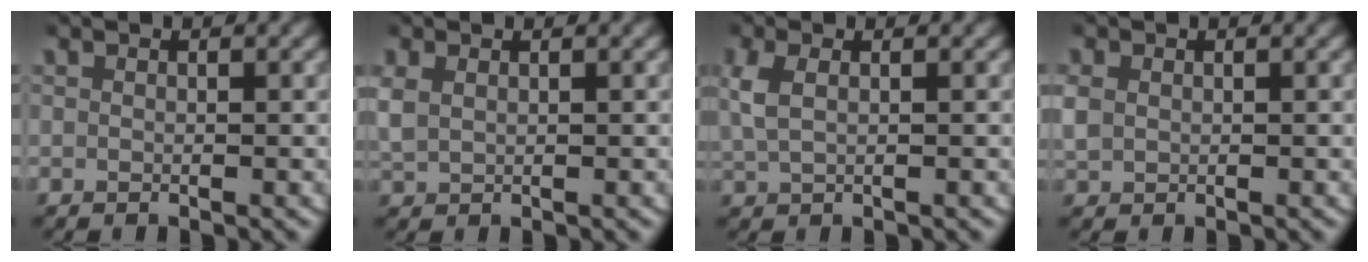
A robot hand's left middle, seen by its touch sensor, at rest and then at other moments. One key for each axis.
{"total": 2.4, "fx": 0.7, "fy": 1.8, "fz": 1.4, "tx": -0.045, "ty": -0.002, "tz": 0.020}
{"total": 2.7, "fx": 0.6, "fy": 1.5, "fz": 2.1, "tx": -0.056, "ty": 0.001, "tz": 0.016}
{"total": 2.1, "fx": 0.3, "fy": 1.8, "fz": 1.1, "tx": -0.042, "ty": -0.004, "tz": 0.011}